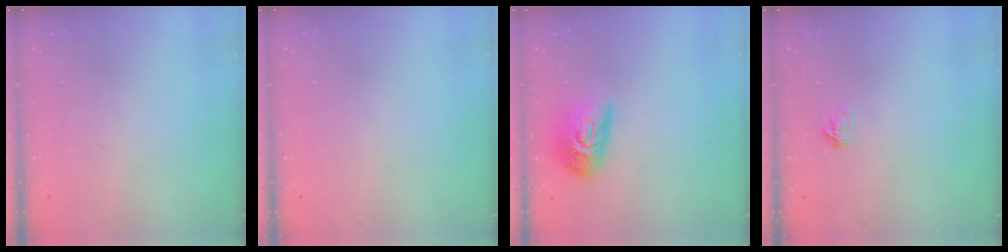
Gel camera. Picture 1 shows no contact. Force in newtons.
{"total": 0.0}
{"total": 13.2, "press": 13.2, "slide": 0.6}
{"total": 2.3, "press": 2.3, "slide": 0.1}